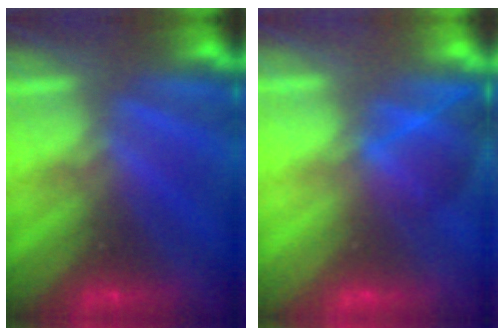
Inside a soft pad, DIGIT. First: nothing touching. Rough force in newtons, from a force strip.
{"total": 2.9}